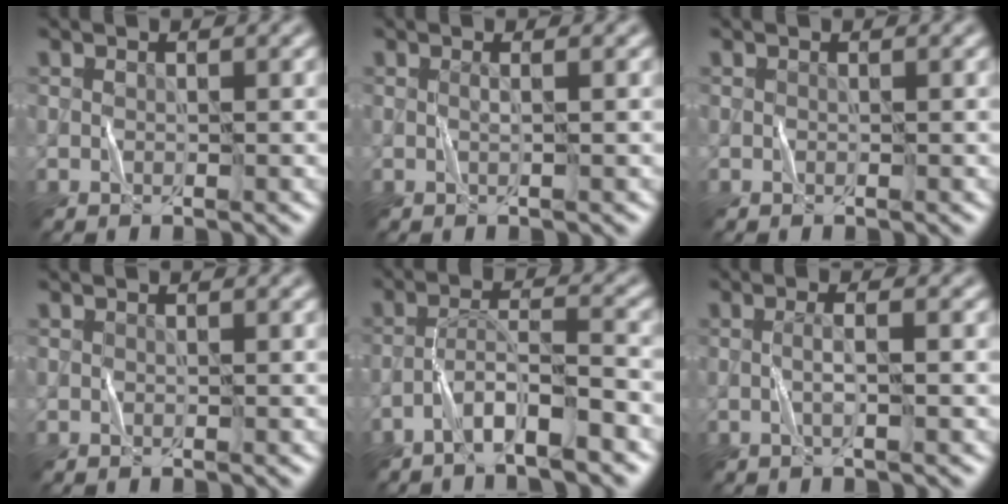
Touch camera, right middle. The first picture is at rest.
{"total": 0.0}
{"total": 0.0}
{"total": 0.0}
{"total": 4.4, "force": [-3.4, 0.2, 2.7], "torque": [-0.043, 0.011, -0.068]}
{"total": 0.9, "force": [-0.2, -0.2, 0.9], "torque": [-0.012, 0.001, -0.007]}